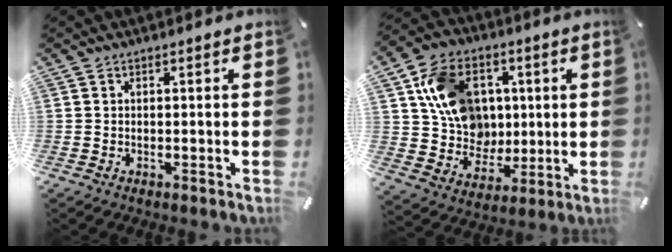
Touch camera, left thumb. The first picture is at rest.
{"total": 15.2, "force": [3.5, 13.2, 6.6], "torque": [-0.110, 0.007, 0.080]}